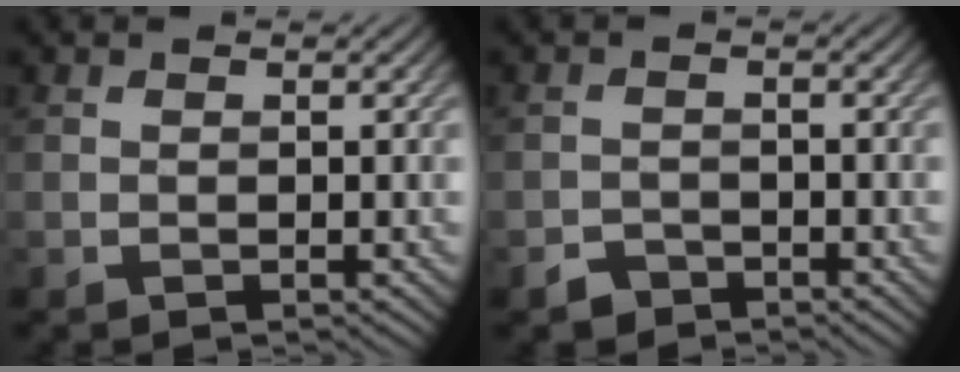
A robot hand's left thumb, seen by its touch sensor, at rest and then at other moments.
{"total": 2.0, "force": [-1.7, 1.0, 0.5], "torque": [-0.004, 0.005, -0.037]}